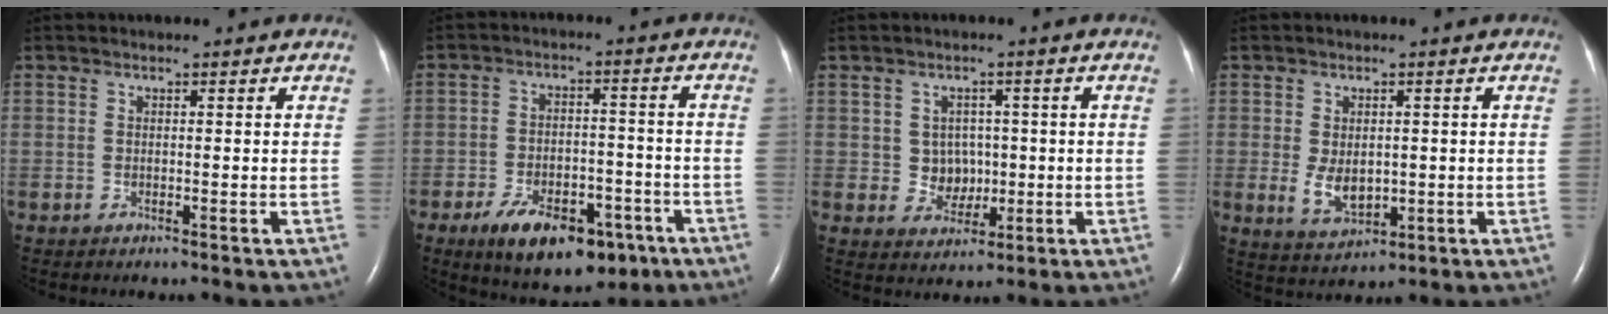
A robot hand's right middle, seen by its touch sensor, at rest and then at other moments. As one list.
[{"total": 13.4, "force": [-8.0, 6.6, 8.5], "torque": [-0.123, 0.003, -0.117]}, {"total": 4.0, "force": [0.1, 3.7, 1.6], "torque": [-0.023, 0.009, 0.010]}, {"total": 5.0, "force": [-0.3, 3.0, 4.0], "torque": [-0.077, -0.008, 0.007]}]